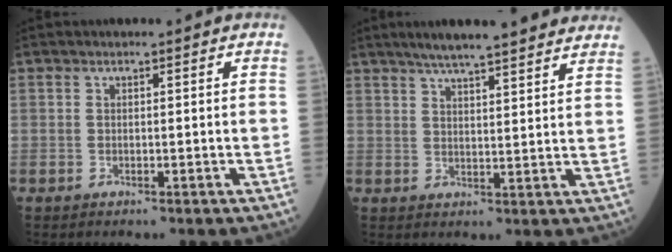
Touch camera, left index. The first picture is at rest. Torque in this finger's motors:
{"motor_torque": [0.69, -0.69, 0.19, 0.11]}